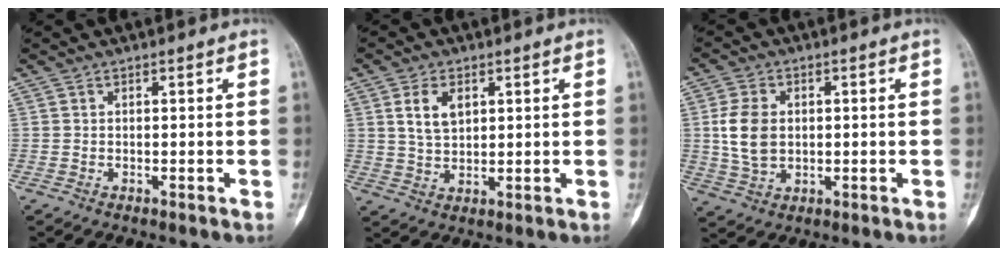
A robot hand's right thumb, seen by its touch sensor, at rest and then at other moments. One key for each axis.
{"total": 5.7, "fx": 2.1, "fy": 3.4, "fz": 4.0, "tx": -0.061, "ty": -0.008, "tz": 0.043}
{"total": 7.9, "fx": 0.6, "fy": 5.6, "fz": 5.5, "tx": -0.102, "ty": 0.000, "tz": 0.015}